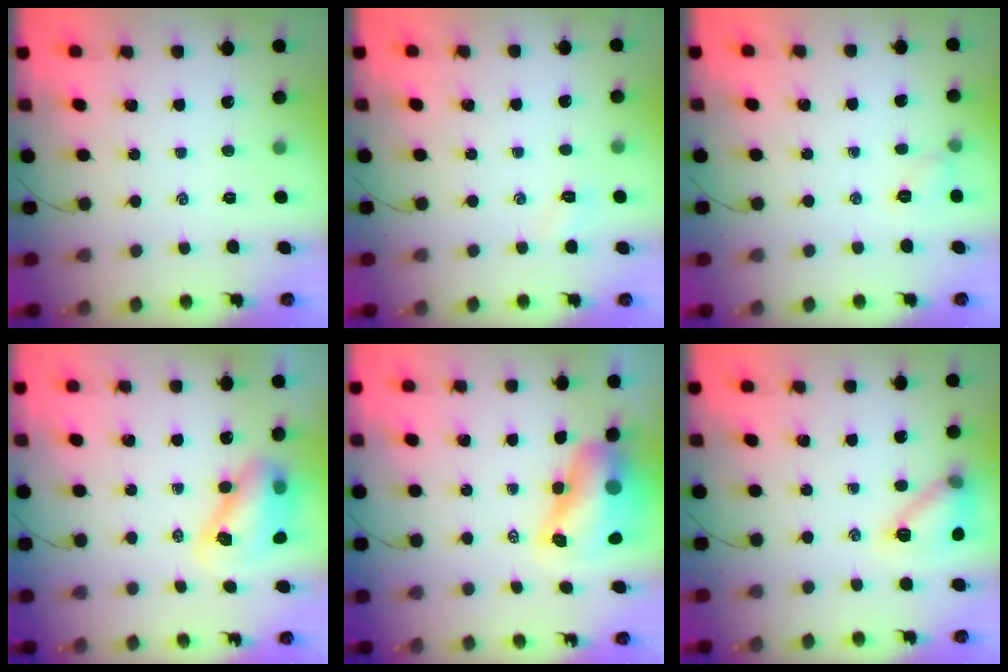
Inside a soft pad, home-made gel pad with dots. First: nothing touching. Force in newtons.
{"total": 2.9, "press": 2.8, "slide": 0.8}
{"total": 4.7, "press": 4.5, "slide": 1.1}
{"total": 9.1, "press": 8.7, "slide": 2.6}
{"total": 10.7, "press": 10.0, "slide": 3.7}
{"total": 12.4, "press": 12.4, "slide": 0.4}